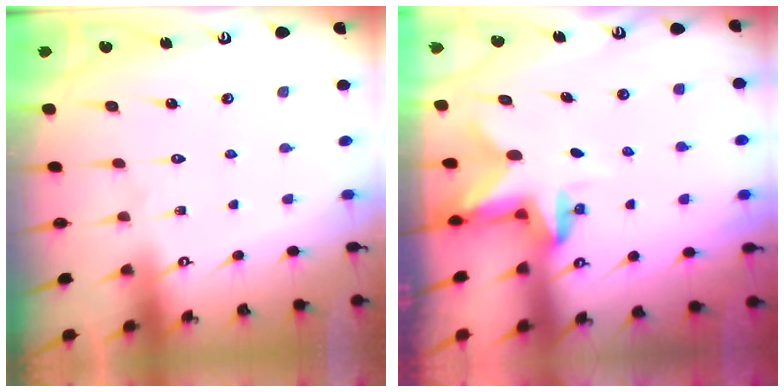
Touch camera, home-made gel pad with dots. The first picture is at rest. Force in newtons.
{"total": 2.4, "press": 2.4, "slide": 0.4}